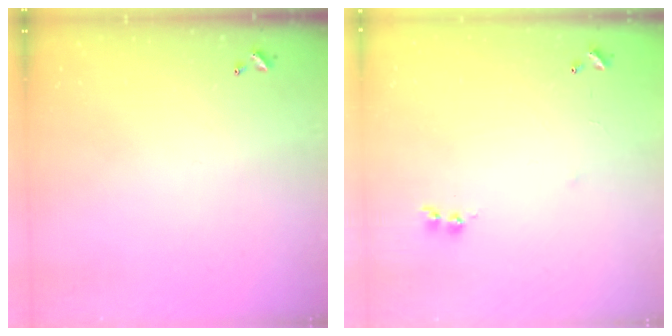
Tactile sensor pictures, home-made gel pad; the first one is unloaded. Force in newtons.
{"total": 5.7, "press": 5.7, "slide": 0.7}